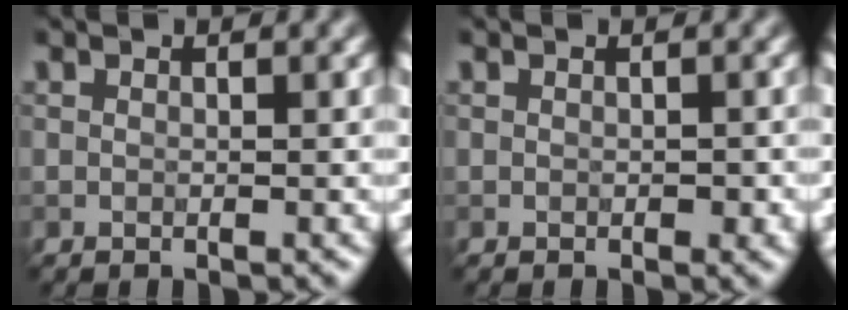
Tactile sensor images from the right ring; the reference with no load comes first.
{"total": 0.9, "force": [-0.1, 0.6, 0.6], "torque": [-0.009, -0.004, -0.002]}